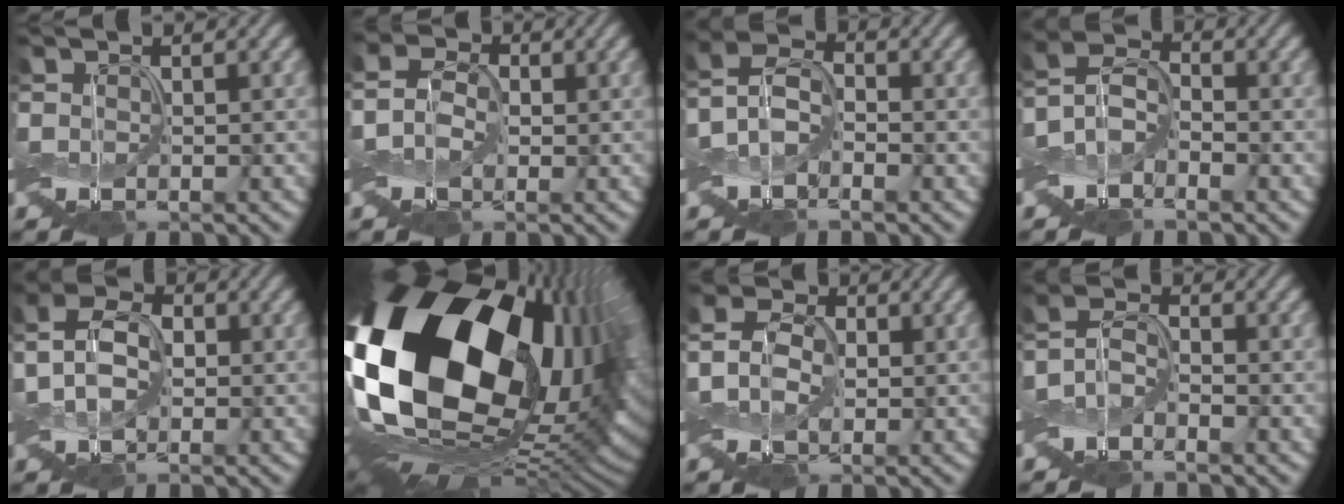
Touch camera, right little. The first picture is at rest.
{"total": 3.9, "force": [0.2, 3.1, 2.4], "torque": [-0.052, 0.012, -0.019]}
{"total": 3.6, "force": [-0.9, 2.3, 2.6], "torque": [-0.051, 0.011, -0.029]}
{"total": 2.8, "force": [-1.4, 1.7, 1.9], "torque": [-0.033, 0.009, -0.040]}
{"total": 4.9, "force": [-0.1, 3.3, 3.6], "torque": [-0.086, 0.012, -0.009]}
{"total": 20.8, "force": [3.9, 12.6, 16.1], "torque": [-0.290, -0.030, 0.071]}
{"total": 4.7, "force": [0.4, 3.7, 2.9], "torque": [-0.065, 0.016, -0.015]}
{"total": 1.9, "force": [-1.1, 0.9, 1.3], "torque": [-0.022, 0.007, -0.033]}